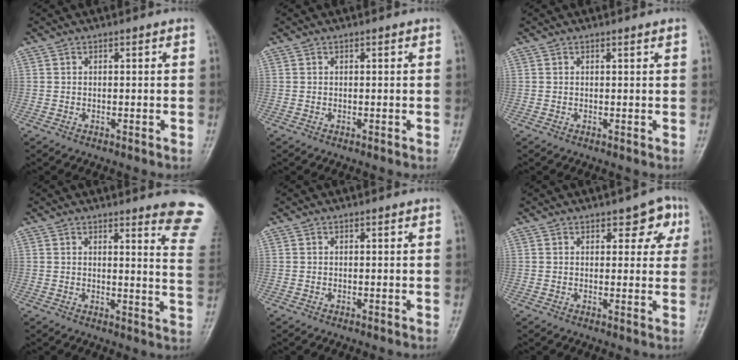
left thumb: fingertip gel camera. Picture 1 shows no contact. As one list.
[{"total": 0.0}, {"total": 0.6, "force": [0.5, 0.0, 0.4], "torque": [-0.008, -0.002, 0.007]}, {"total": 10.6, "force": [9.5, 0.7, 4.7], "torque": [-0.025, -0.093, 0.081]}, {"total": 0.0}, {"total": 5.6, "force": [2.6, 3.1, 3.9], "torque": [-0.010, -0.006, 0.025]}]